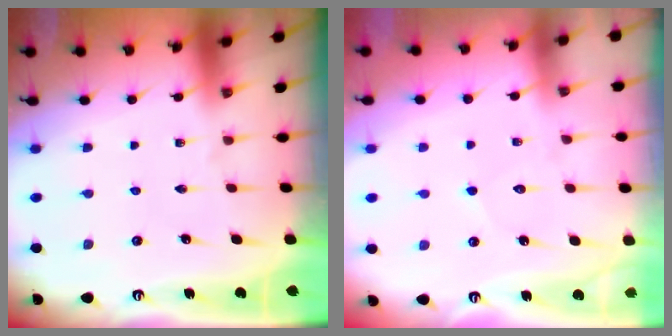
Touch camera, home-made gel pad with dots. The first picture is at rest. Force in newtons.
{"total": 4.7, "press": 4.7, "slide": 0.5}